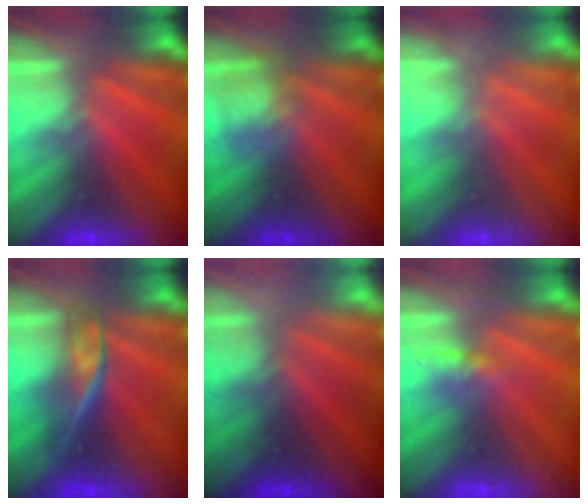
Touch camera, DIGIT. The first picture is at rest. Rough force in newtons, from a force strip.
{"total": 2.4}
{"total": 2.1}
{"total": 2.3}
{"total": 2.9}
{"total": 2.2}